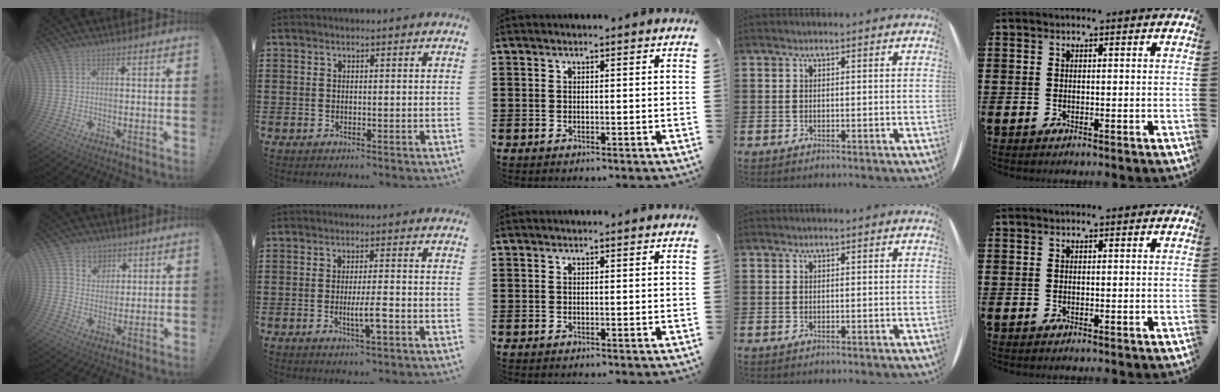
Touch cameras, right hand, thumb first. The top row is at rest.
{"thumb": {"total": 6.6, "force": [3.4, 5.6, 0.7], "torque": [-0.010, -0.030, 0.067]}, "index": {"total": 4.4, "force": [-1.5, 0.2, 4.1], "torque": [-0.069, -0.009, -0.025]}}